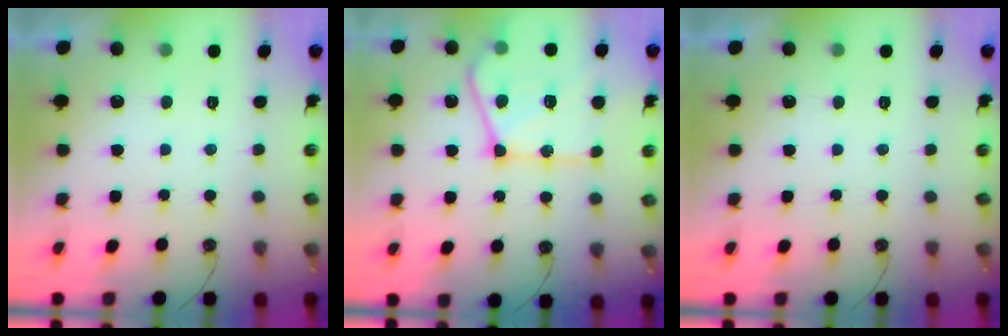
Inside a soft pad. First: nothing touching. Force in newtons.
{"total": 22.3, "press": 22.2, "slide": 2.8}
{"total": 0.0}